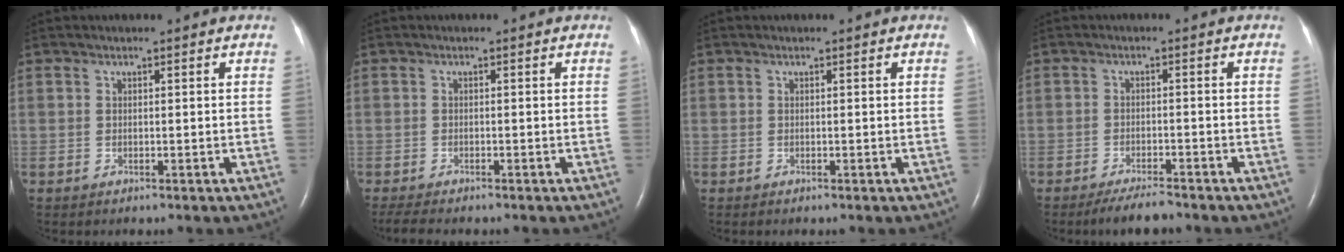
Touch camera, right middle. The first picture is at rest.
{"total": 3.9, "force": [-3.3, 0.7, 1.9], "torque": [-0.037, -0.011, -0.049]}
{"total": 0.0}
{"total": 4.0, "force": [-3.5, 0.3, 1.9], "torque": [-0.041, -0.014, -0.061]}